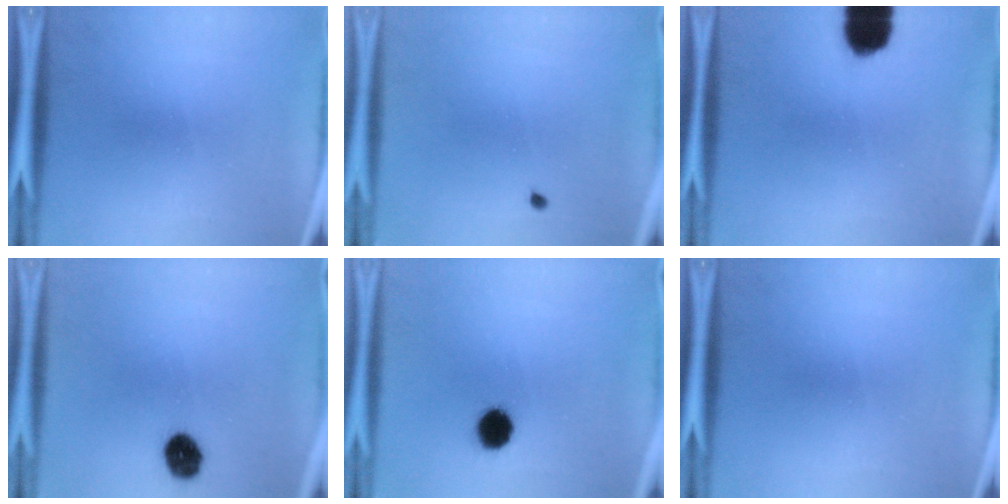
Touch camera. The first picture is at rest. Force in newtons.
{"total": 0.5}
{"total": 9.3}
{"total": 6.9}
{"total": 6.6}
{"total": 0.0}